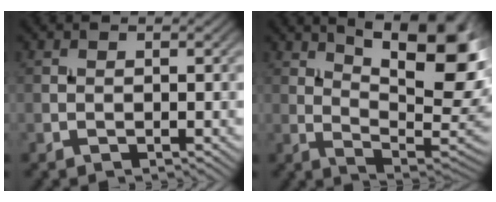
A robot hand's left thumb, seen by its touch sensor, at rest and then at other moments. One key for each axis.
{"total": 15.7, "fx": 7.0, "fy": 5.6, "fz": 12.9, "tx": -0.190, "ty": 0.001, "tz": 0.110}